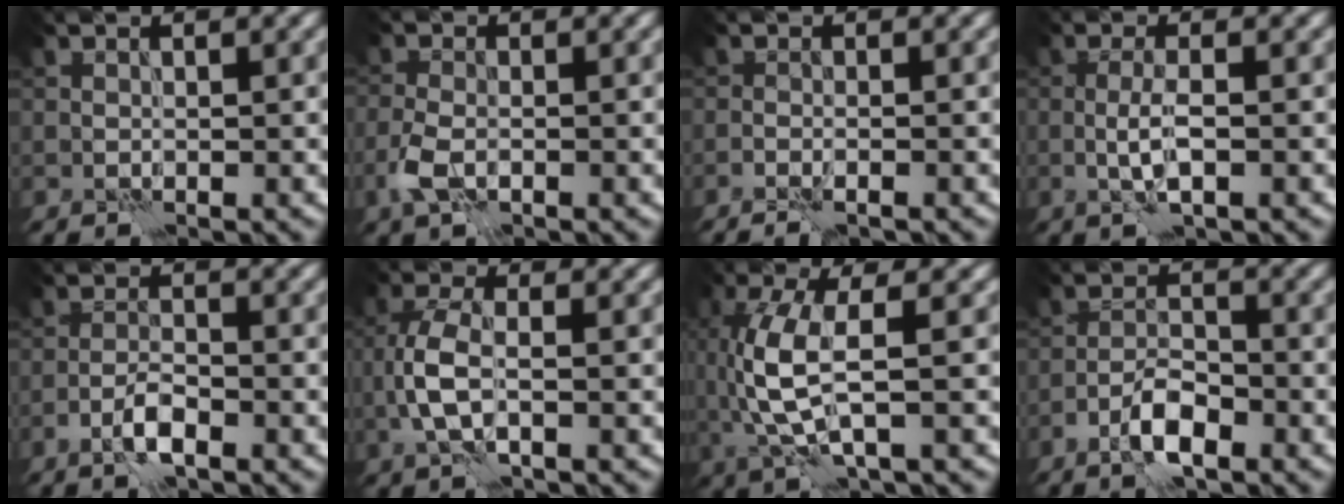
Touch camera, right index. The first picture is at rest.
{"total": 2.7, "force": [-1.1, 1.5, 2.0], "torque": [-0.051, -0.005, -0.026]}
{"total": 1.8, "force": [-1.4, 0.3, 1.2], "torque": [-0.023, 0.008, -0.024]}
{"total": 2.5, "force": [-0.5, 0.5, 2.4], "torque": [-0.048, 0.002, -0.012]}
{"total": 2.5, "force": [-1.6, 0.6, 1.8], "torque": [-0.039, 0.005, -0.034]}
{"total": 3.8, "force": [-0.6, 1.7, 3.4], "torque": [-0.081, 0.004, -0.017]}
{"total": 5.9, "force": [0.1, 2.0, 5.5], "torque": [-0.142, -0.004, 0.006]}
{"total": 3.6, "force": [-2.3, 1.1, 2.5], "torque": [-0.046, 0.009, -0.048]}